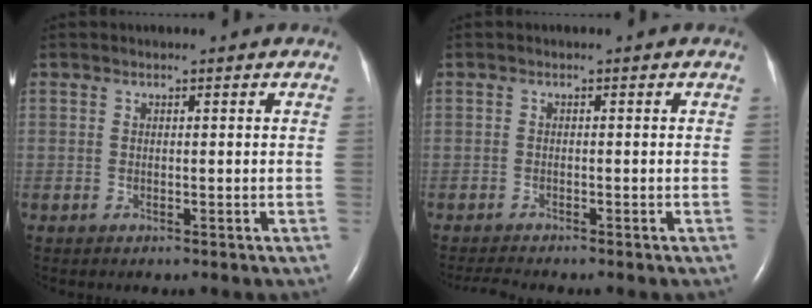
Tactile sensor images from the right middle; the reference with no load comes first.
{"total": 2.2, "force": [-2.1, -0.4, 0.4], "torque": [-0.015, -0.013, -0.038]}